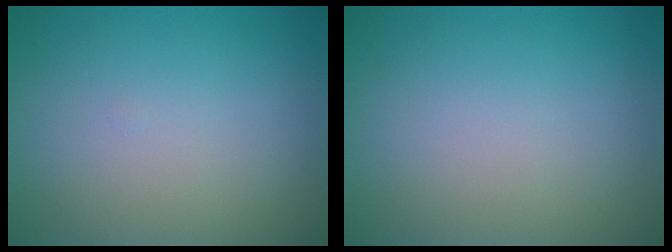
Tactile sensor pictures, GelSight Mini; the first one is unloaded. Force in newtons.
{"total": 0.0}